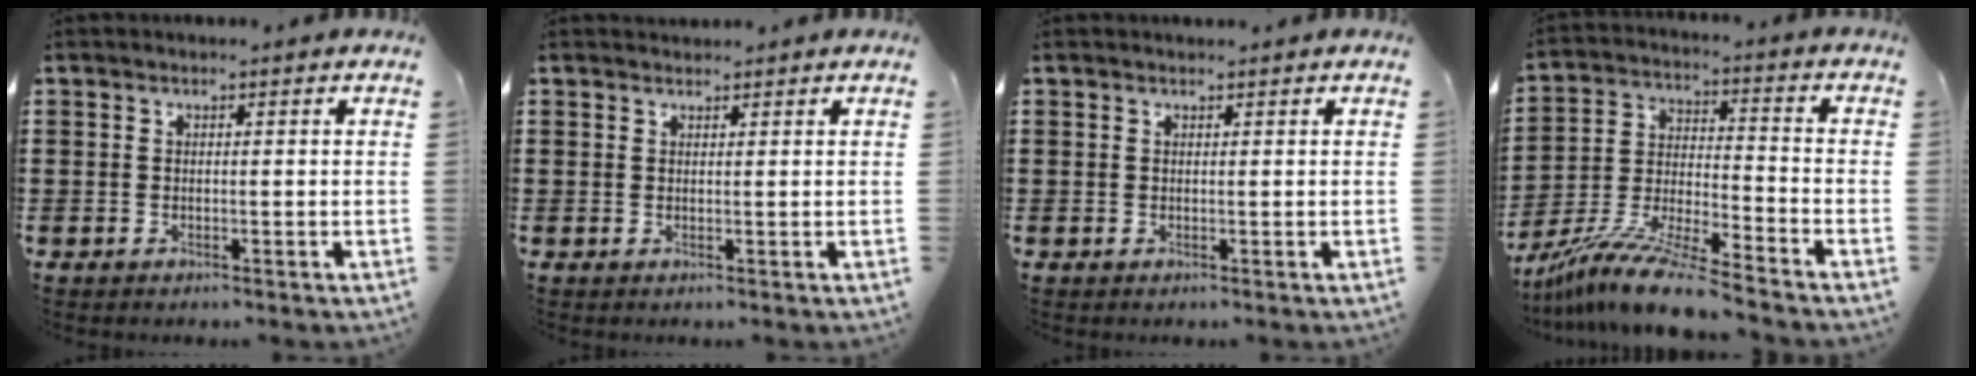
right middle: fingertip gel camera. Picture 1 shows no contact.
{"total": 0.9, "force": [0.9, 0.3, -0.1], "torque": [0.008, -0.003, 0.016]}
{"total": 0.0}
{"total": 11.4, "force": [-10.1, 0.1, 5.3], "torque": [-0.105, 0.010, -0.199]}